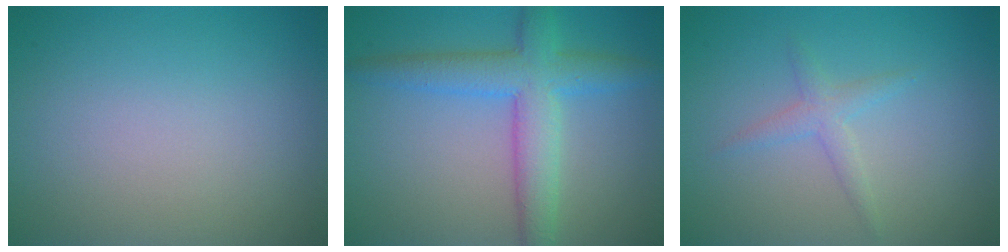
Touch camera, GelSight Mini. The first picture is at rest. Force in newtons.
{"total": 5.6, "press": 5.6, "slide": 0.0}
{"total": 1.6, "press": 1.6, "slide": 0.1}